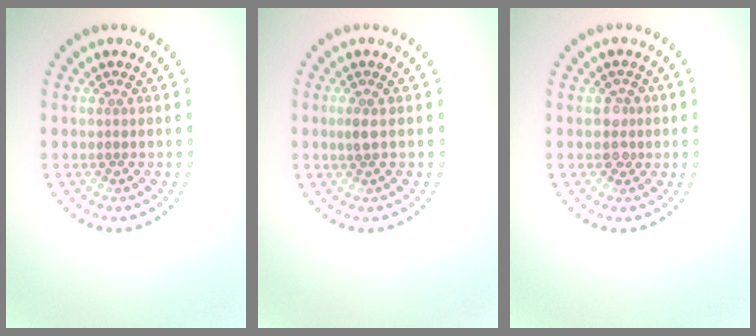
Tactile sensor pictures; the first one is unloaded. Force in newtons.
{"total": 0.9, "press": 0.9, "slide": 0.3}
{"total": 1.7, "press": 1.5, "slide": 0.7}